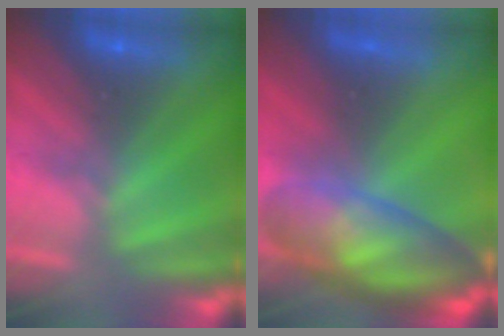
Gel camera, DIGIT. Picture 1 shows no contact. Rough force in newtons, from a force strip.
{"total": 10.3}